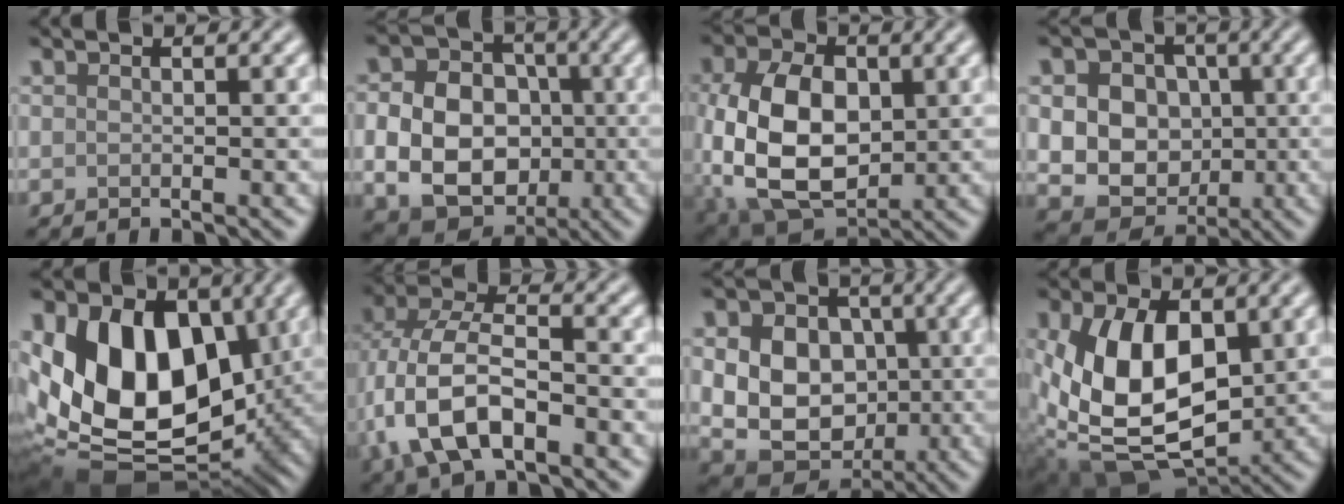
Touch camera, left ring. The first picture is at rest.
{"total": 10.1, "force": [-1.3, 8.0, 6.0], "torque": [-0.096, -0.014, -0.029]}
{"total": 11.2, "force": [-0.5, 7.3, 8.5], "torque": [-0.189, -0.007, -0.013]}
{"total": 11.6, "force": [1.6, 10.1, 5.5], "torque": [-0.097, 0.022, 0.019]}
{"total": 15.5, "force": [1.5, 10.0, 11.6], "torque": [-0.192, -0.017, 0.016]}
{"total": 9.9, "force": [-3.0, 5.4, 7.8], "torque": [-0.172, 0.001, -0.065]}
{"total": 11.9, "force": [1.0, 9.5, 7.1], "torque": [-0.114, 0.022, 0.007]}
{"total": 11.5, "force": [0.6, 6.9, 9.2], "torque": [-0.190, -0.010, 0.016]}